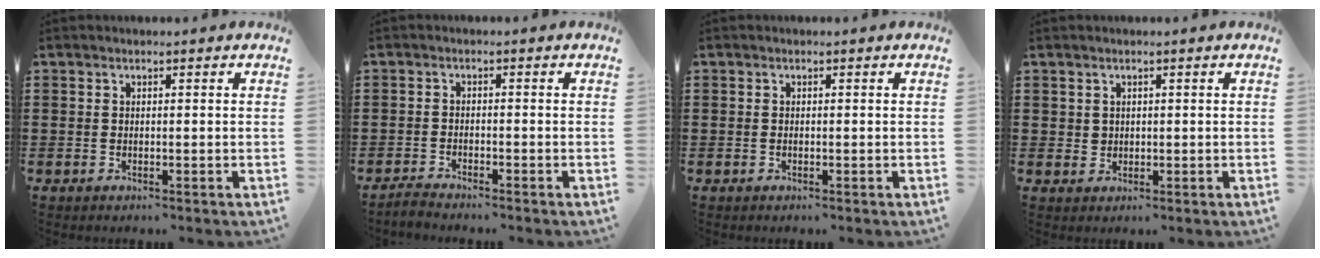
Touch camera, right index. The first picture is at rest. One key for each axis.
{"total": 1.5, "fx": -1.5, "fy": 0.0, "fz": 0.0, "tx": -0.006, "ty": 0.003, "tz": -0.030}
{"total": 0.0}
{"total": 1.4, "fx": 0.8, "fy": 1.1, "fz": 0.1, "tx": -0.006, "ty": 0.005, "tz": 0.016}